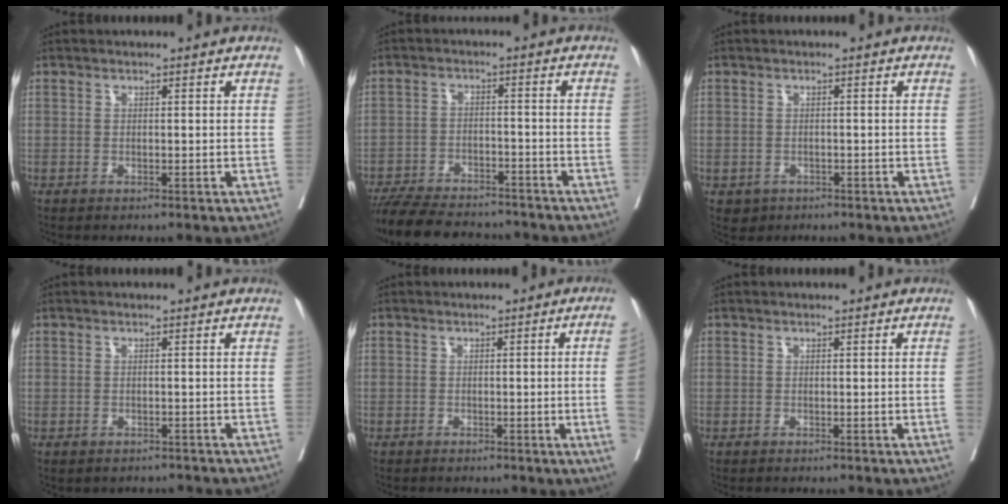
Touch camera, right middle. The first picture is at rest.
{"total": 14.4, "force": [-12.9, 3.8, 5.3], "torque": [-0.099, -0.004, -0.191]}
{"total": 2.2, "force": [-1.2, 1.8, 0.4], "torque": [-0.005, 0.003, -0.015]}
{"total": 2.1, "force": [-1.8, 1.0, 0.2], "torque": [-0.002, 0.001, -0.026]}
{"total": 5.3, "force": [-0.8, -2.0, 4.8], "torque": [-0.049, -0.011, -0.011]}
{"total": 0.6, "force": [0.0, -0.2, 0.5], "torque": [-0.003, 0.001, 0.001]}